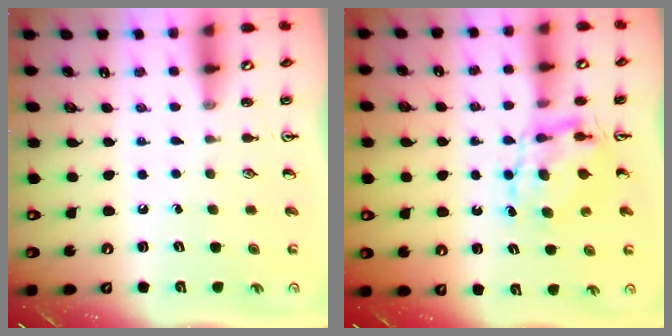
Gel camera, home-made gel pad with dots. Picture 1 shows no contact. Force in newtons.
{"total": 6.7, "press": 6.6, "slide": 0.7}